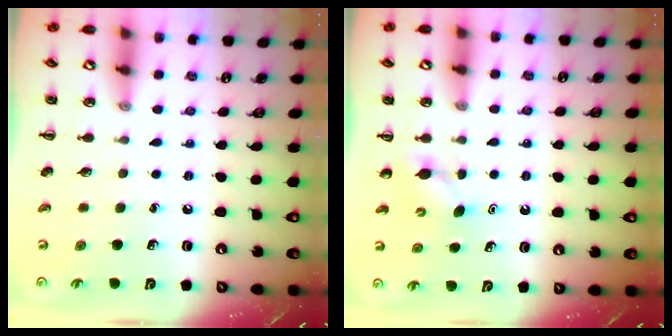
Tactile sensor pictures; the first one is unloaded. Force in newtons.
{"total": 4.3, "press": 4.1, "slide": 1.3}